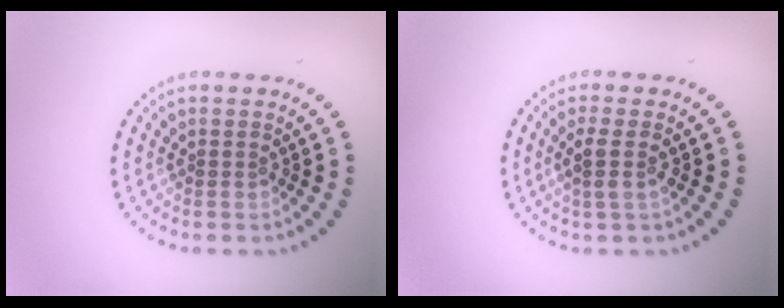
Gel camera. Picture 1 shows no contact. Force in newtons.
{"total": 1.8, "press": 1.6, "slide": 0.9}